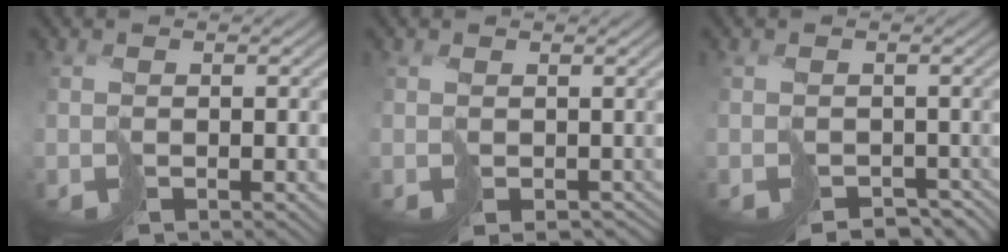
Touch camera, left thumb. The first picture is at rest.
{"total": 1.6, "force": [-0.2, 1.4, 0.8], "torque": [-0.009, -0.010, 0.004]}
{"total": 3.5, "force": [-2.5, 2.3, 0.8], "torque": [-0.001, -0.014, -0.023]}